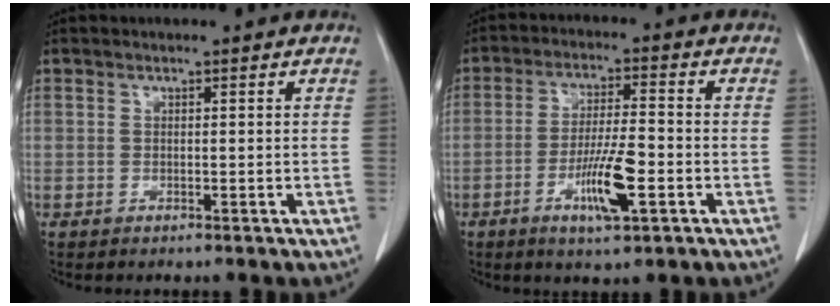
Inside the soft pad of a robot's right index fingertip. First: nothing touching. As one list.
[{"total": 8.4, "force": [-3.1, 1.1, 7.7], "torque": [-0.144, -0.005, -0.052]}]